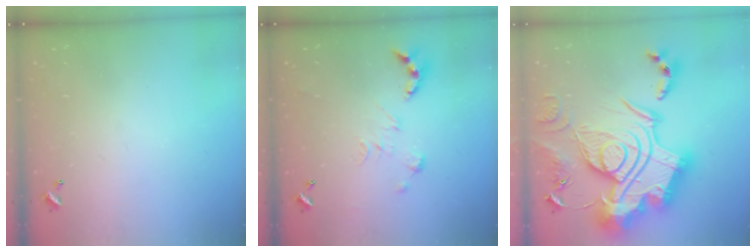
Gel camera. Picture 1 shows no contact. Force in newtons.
{"total": 0.0}
{"total": 0.6, "press": 0.6, "slide": 0.0}